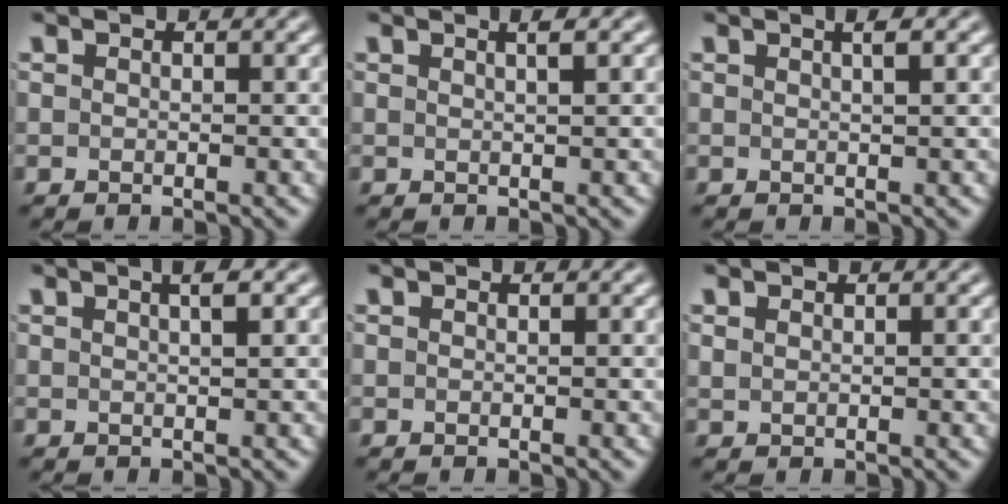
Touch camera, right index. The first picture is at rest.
{"total": 1.7, "force": [0.7, -0.7, 1.4], "torque": [-0.016, 0.001, 0.015]}
{"total": 1.8, "force": [0.8, -0.4, 1.6], "torque": [-0.018, 0.003, 0.014]}
{"total": 2.4, "force": [1.1, -0.2, 2.2], "torque": [-0.023, 0.007, 0.018]}
{"total": 0.0}
{"total": 0.7, "force": [0.6, -0.4, 0.2], "torque": [0.002, -0.002, 0.018]}